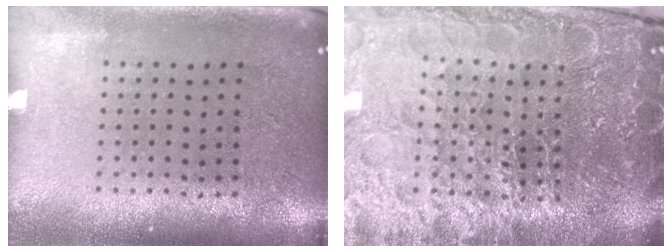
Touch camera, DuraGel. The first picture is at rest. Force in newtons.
{"total": 6.1, "press": 5.4, "slide": 2.8}